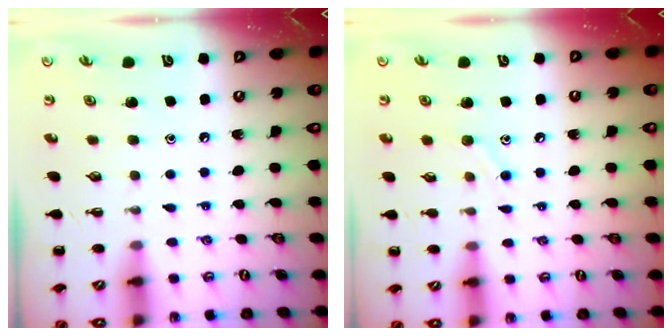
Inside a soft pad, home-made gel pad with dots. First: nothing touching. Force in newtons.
{"total": 6.0, "press": 5.8, "slide": 1.6}